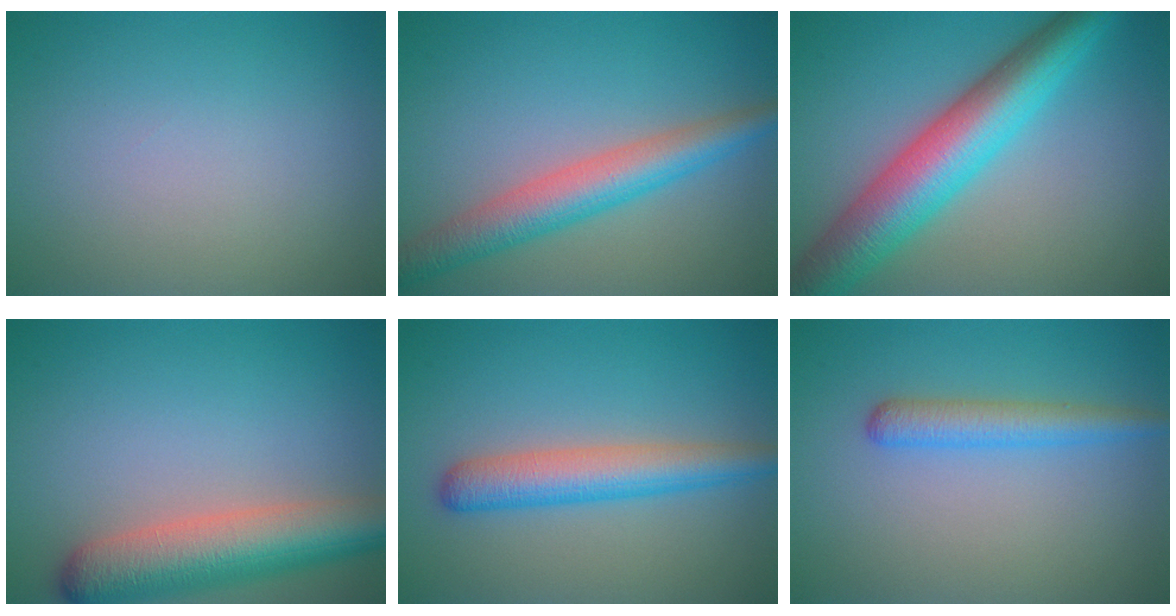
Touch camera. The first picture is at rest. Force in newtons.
{"total": 5.3, "press": 5.3, "slide": 0.2}
{"total": 9.2, "press": 9.2, "slide": 0.3}
{"total": 7.5, "press": 7.5, "slide": 0.5}
{"total": 4.7, "press": 4.7, "slide": 0.1}
{"total": 2.9, "press": 2.9, "slide": 0.1}